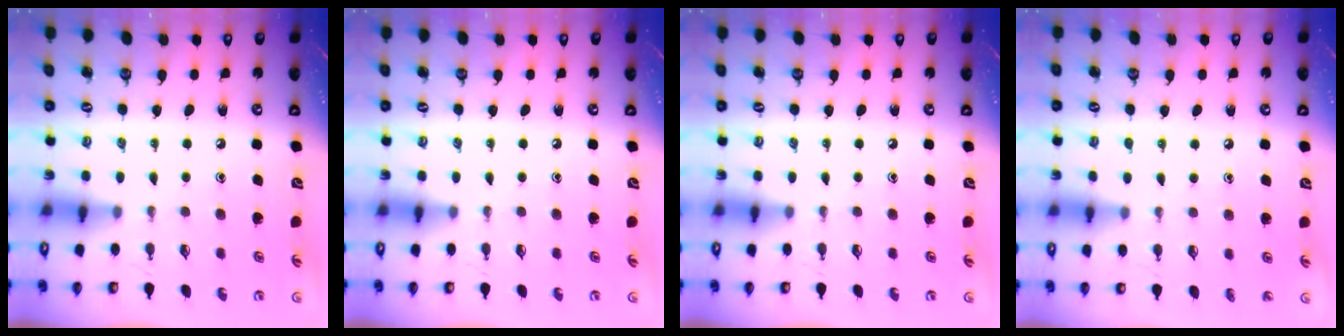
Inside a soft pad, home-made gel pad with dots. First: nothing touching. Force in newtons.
{"total": 0.0}
{"total": 0.0}
{"total": 3.8, "press": 3.8, "slide": 0.4}